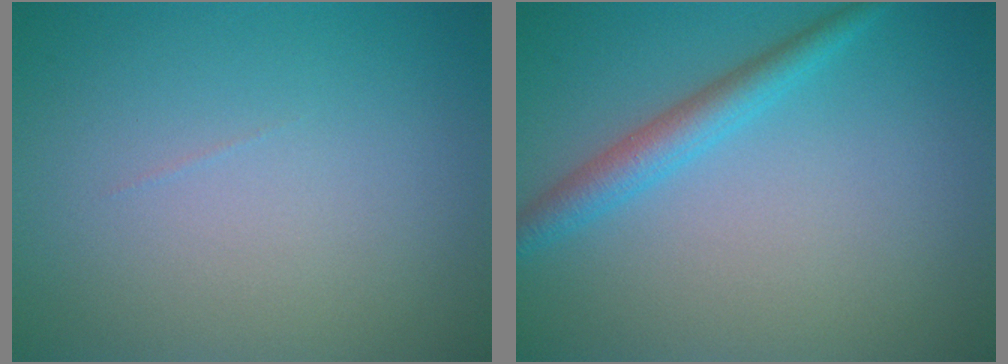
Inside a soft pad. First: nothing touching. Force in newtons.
{"total": 2.9, "press": 2.9, "slide": 0.1}